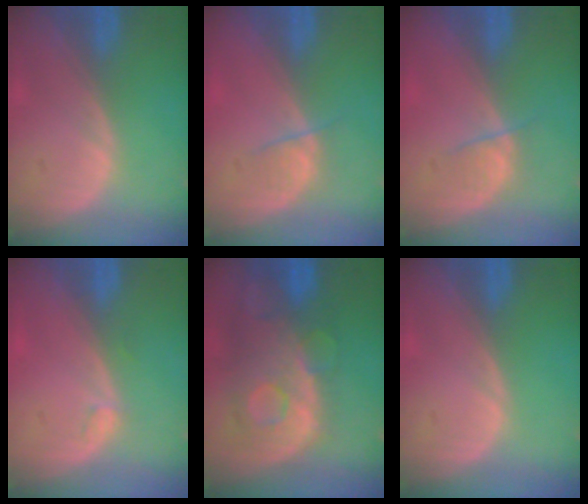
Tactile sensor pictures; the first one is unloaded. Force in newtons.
{"total": 2.5, "press": 2.3, "slide": 0.9}
{"total": 2.5, "press": 2.3, "slide": 0.9}
{"total": 1.0, "press": 0.9, "slide": 0.3}
{"total": 11.3, "press": 9.8, "slide": 5.7}
{"total": 0.0}